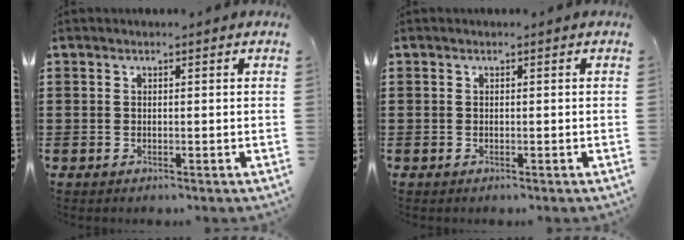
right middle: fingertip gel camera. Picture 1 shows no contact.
{"total": 0.0}